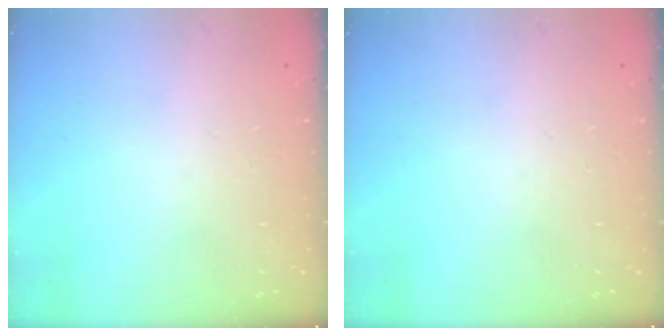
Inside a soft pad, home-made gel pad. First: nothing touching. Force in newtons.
{"total": 0.0}